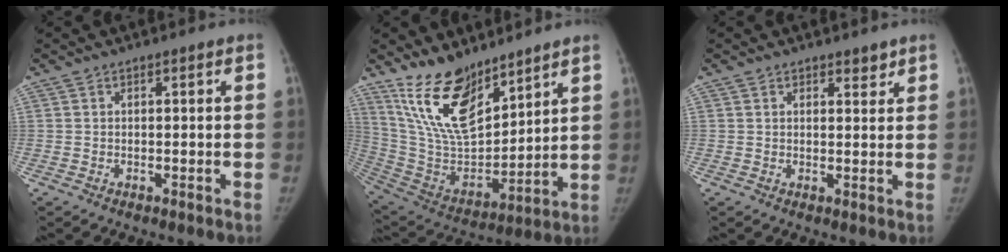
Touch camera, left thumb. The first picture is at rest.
{"total": 17.7, "force": [12.9, 7.1, 9.9], "torque": [-0.139, -0.078, 0.260]}
{"total": 2.1, "force": [1.7, 1.1, 0.6], "torque": [0.009, -0.011, 0.020]}